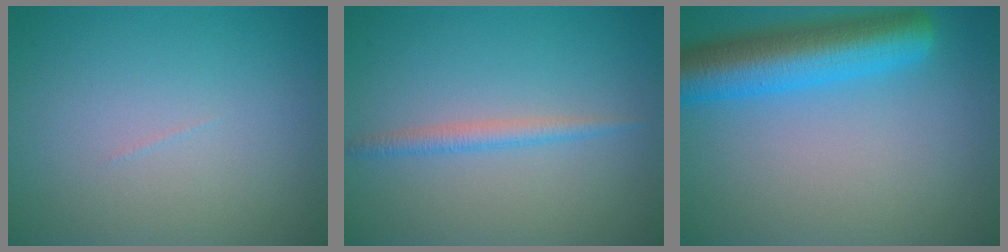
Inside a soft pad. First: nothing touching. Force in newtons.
{"total": 1.6, "press": 1.6, "slide": 0.1}
{"total": 7.7, "press": 7.7, "slide": 0.3}